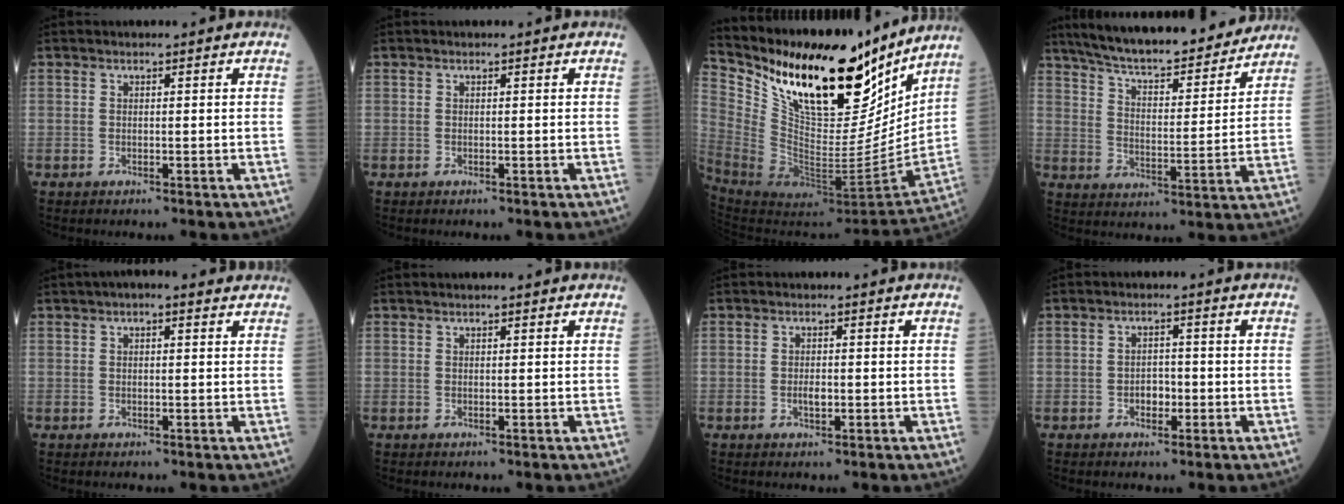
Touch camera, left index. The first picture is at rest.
{"total": 0.0}
{"total": 27.2, "force": [20.6, 8.7, 15.6], "torque": [-0.291, -0.022, 0.345]}
{"total": 20.4, "force": [18.2, 3.2, 8.7], "torque": [-0.144, 0.005, 0.269]}
{"total": 4.2, "force": [2.8, 1.3, 2.8], "torque": [-0.040, 0.033, 0.037]}
{"total": 1.8, "force": [1.5, 0.2, 1.0], "torque": [-0.010, 0.021, 0.022]}
{"total": 1.5, "force": [-0.3, 0.7, 1.3], "torque": [-0.027, 0.000, -0.004]}
{"total": 2.3, "force": [-0.8, 1.6, 1.5], "torque": [-0.020, 0.006, -0.012]}